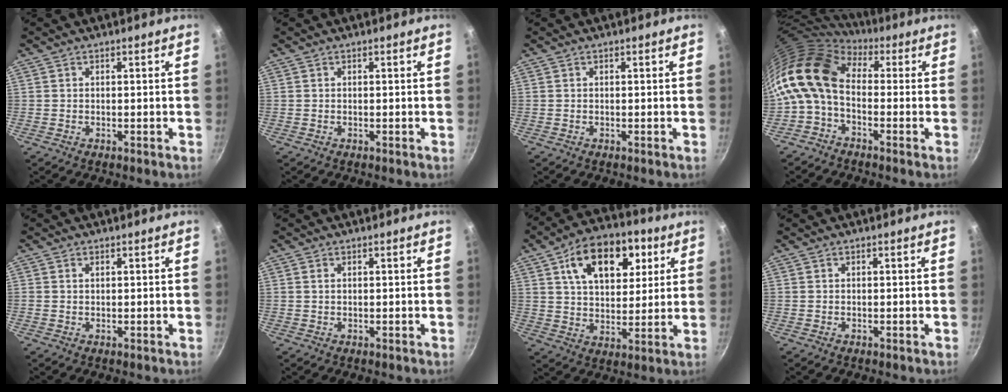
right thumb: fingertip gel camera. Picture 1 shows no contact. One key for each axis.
{"total": 0.0}
{"total": 0.0}
{"total": 12.4, "fx": 0.5, "fy": 8.0, "fz": 9.4, "tx": -0.173, "ty": 0.024, "tz": -0.013}
{"total": 0.9, "fx": 0.4, "fy": 0.7, "fz": 0.5, "tx": -0.006, "ty": 0.002, "tz": 0.006}
{"total": 0.8, "fx": 0.3, "fy": 0.5, "fz": 0.5, "tx": -0.009, "ty": 0.002, "tz": 0.005}
{"total": 17.7, "fx": 7.2, "fy": 10.8, "fz": 12.0, "tx": -0.146, "ty": -0.011, "tz": 0.109}
{"total": 0.0}